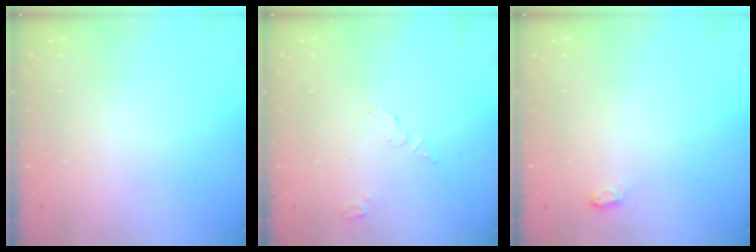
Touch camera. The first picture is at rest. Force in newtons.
{"total": 4.9, "press": 4.8, "slide": 0.5}
{"total": 4.5, "press": 4.5, "slide": 0.6}